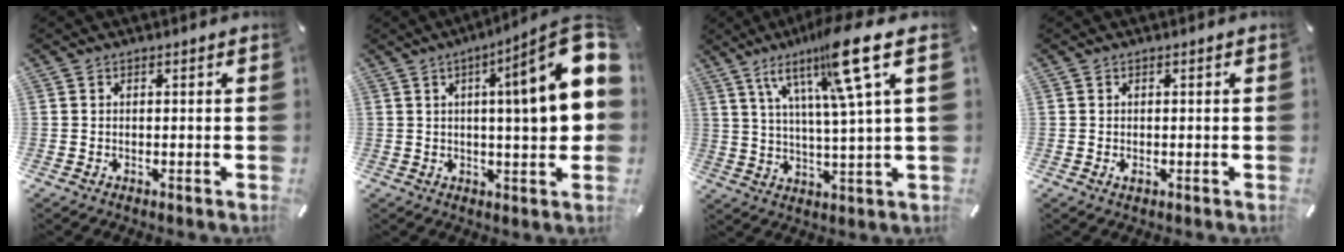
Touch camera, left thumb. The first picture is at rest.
{"total": 21.0, "force": [6.1, 4.3, 19.6], "torque": [-0.269, -0.040, 0.080]}
{"total": 17.4, "force": [9.8, 2.3, 14.2], "torque": [-0.228, -0.045, 0.143]}
{"total": 0.8, "force": [-0.2, 0.3, 0.7], "torque": [-0.014, -0.002, -0.002]}